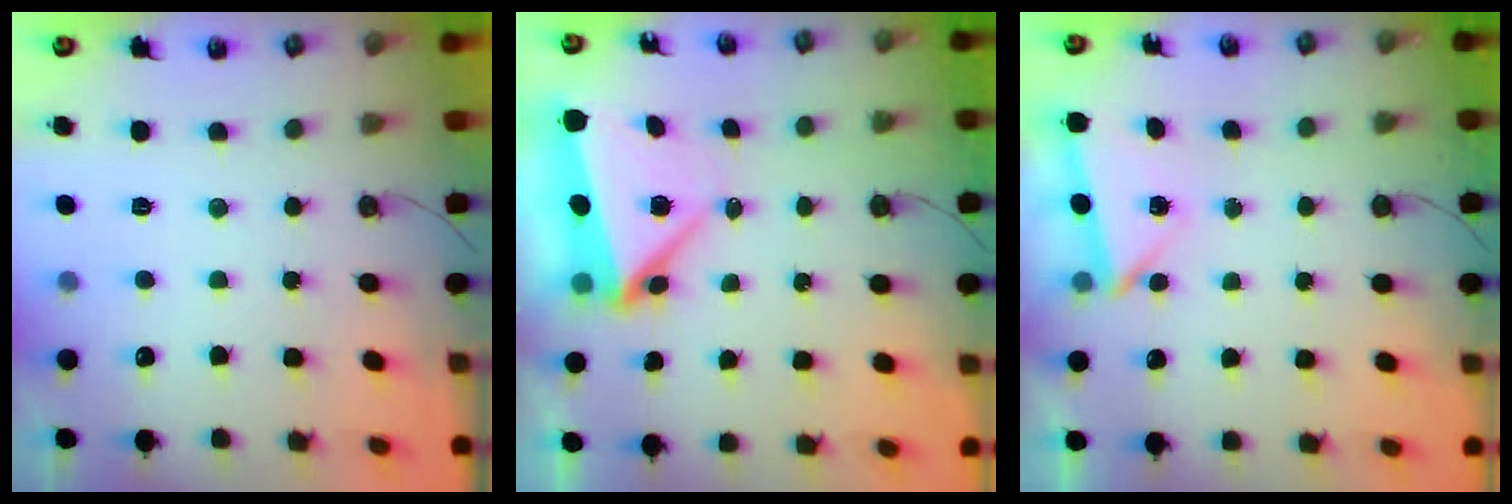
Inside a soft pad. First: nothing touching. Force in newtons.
{"total": 6.7, "press": 6.6, "slide": 1.1}
{"total": 2.7, "press": 0.8, "slide": 2.6}